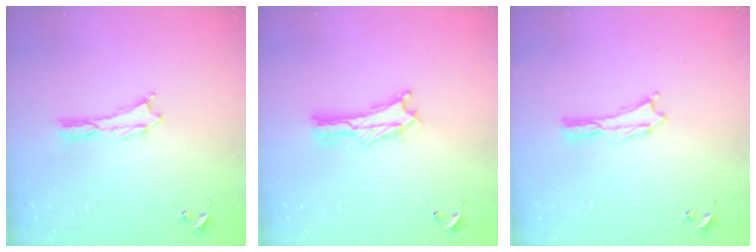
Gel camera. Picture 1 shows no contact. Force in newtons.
{"total": 2.7, "press": 2.7, "slide": 0.3}
{"total": 0.0}